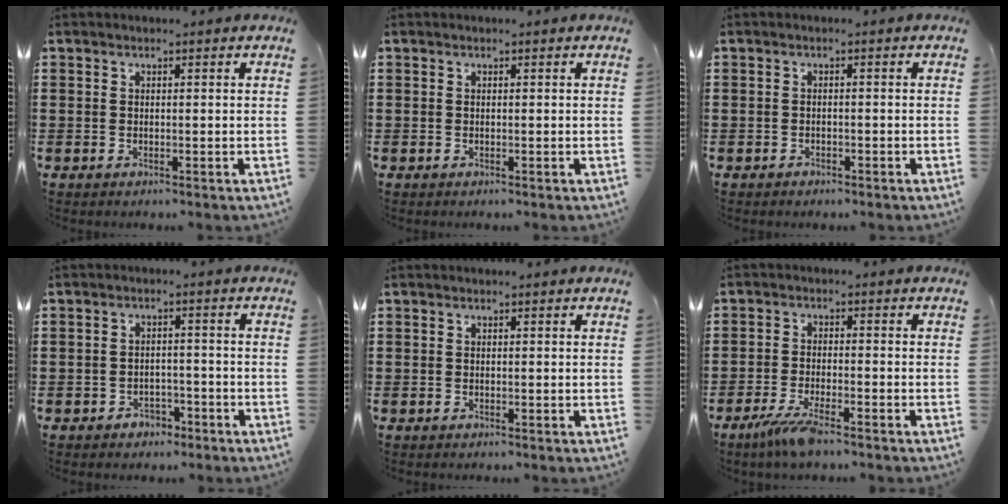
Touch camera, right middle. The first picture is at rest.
{"total": 0.0}
{"total": 0.9, "force": [-0.8, 0.5, 0.0], "torque": [-0.003, 0.003, -0.019]}
{"total": 2.4, "force": [-2.1, 1.1, 0.1], "torque": [-0.011, 0.002, -0.047]}
{"total": 0.0}
{"total": 4.9, "force": [-3.6, 0.5, 3.2], "torque": [-0.078, -0.016, -0.071]}